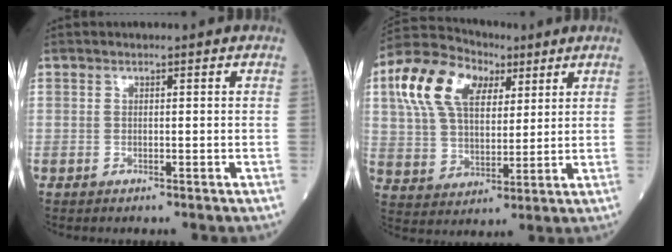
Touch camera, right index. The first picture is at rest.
{"total": 14.7, "force": [6.2, 8.6, 10.2], "torque": [-0.220, 0.044, 0.114]}